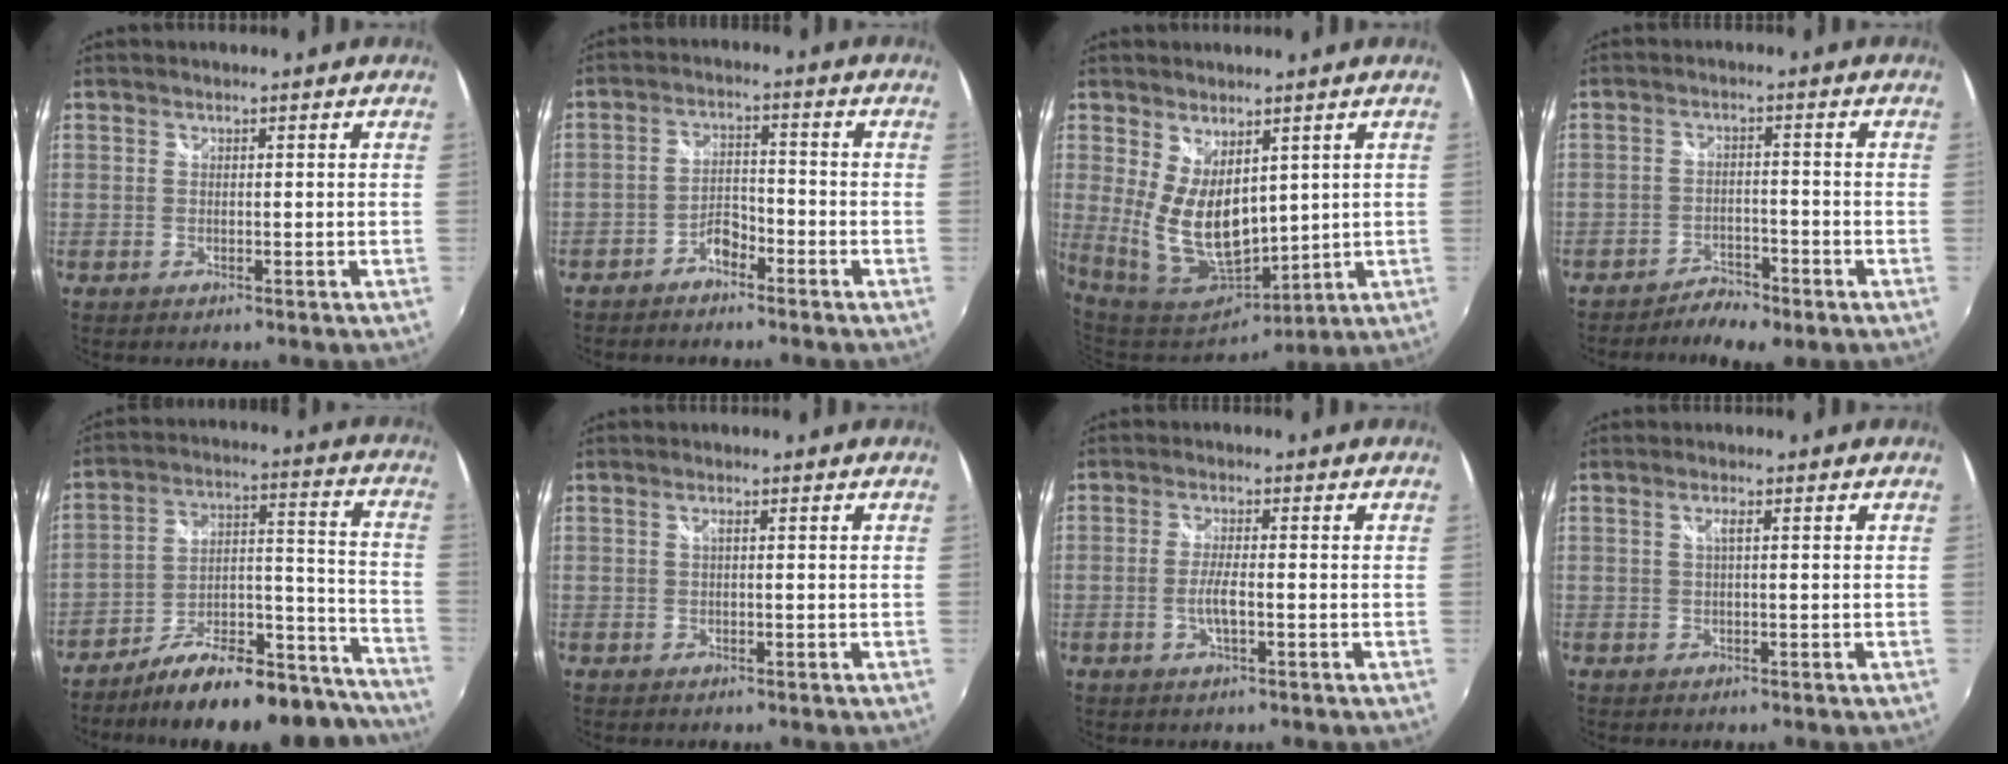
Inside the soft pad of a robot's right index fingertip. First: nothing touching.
{"total": 3.9, "force": [-3.2, 1.6, 1.7], "torque": [-0.044, 0.013, -0.055]}
{"total": 11.5, "force": [2.3, 6.4, 9.3], "torque": [-0.182, -0.019, 0.064]}
{"total": 5.8, "force": [-4.9, 1.9, 2.5], "torque": [-0.066, -0.006, -0.079]}
{"total": 25.0, "force": [-21.7, 7.1, 10.4], "torque": [-0.125, 0.040, -0.295]}
{"total": 0.6, "force": [0.1, 0.0, 0.6], "torque": [-0.012, 0.003, -0.002]}
{"total": 3.5, "force": [-1.1, 0.4, 3.3], "torque": [-0.067, -0.003, -0.021]}
{"total": 1.1, "force": [0.1, -0.1, 1.1], "torque": [-0.020, 0.002, 0.000]}